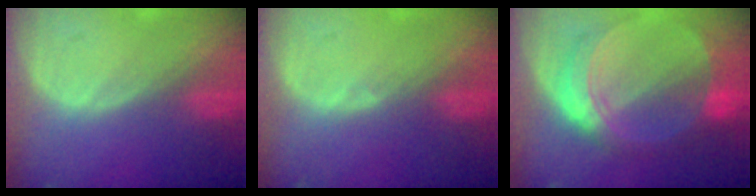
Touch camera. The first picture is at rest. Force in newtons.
{"total": 0.6, "press": 0.5, "slide": 0.3}
{"total": 8.5, "press": 8.5, "slide": 0.6}